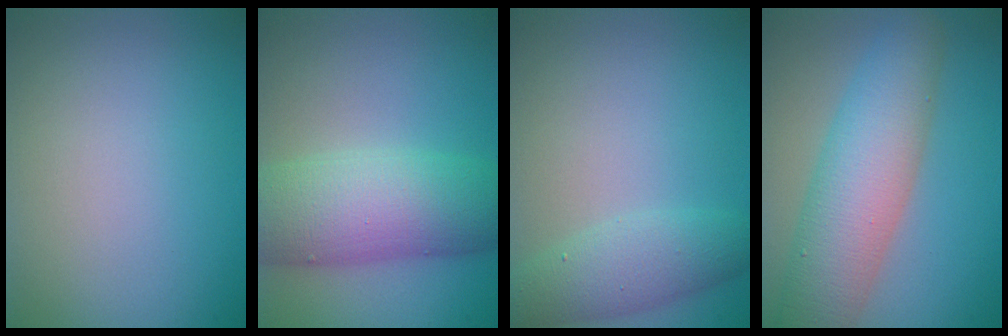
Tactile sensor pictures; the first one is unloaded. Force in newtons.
{"total": 9.2, "press": 9.2, "slide": 0.1}
{"total": 3.4, "press": 3.4, "slide": 0.2}
{"total": 7.8, "press": 7.8, "slide": 0.2}